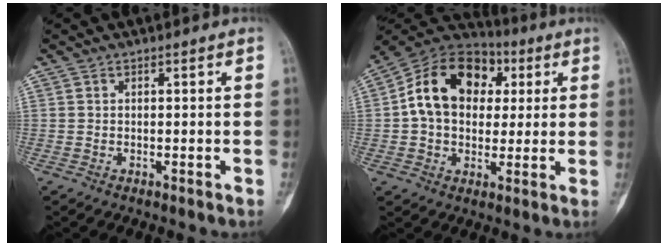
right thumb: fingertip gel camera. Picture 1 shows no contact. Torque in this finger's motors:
{"motor_torque": [0.65, 2.29, 0.98, -0.71, 0.42]}